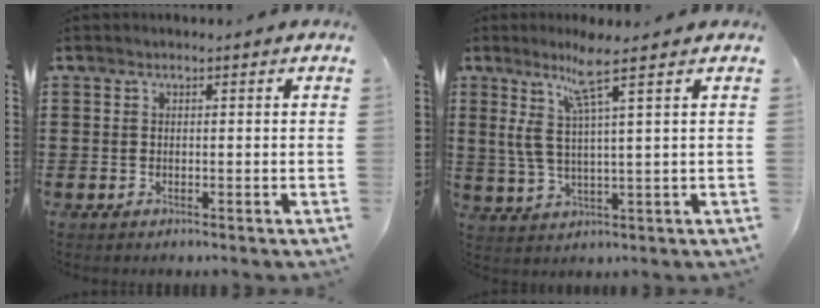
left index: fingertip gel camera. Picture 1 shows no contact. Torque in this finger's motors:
{"motor_torque": [1.26, -0.87, 0.27, 0.21]}